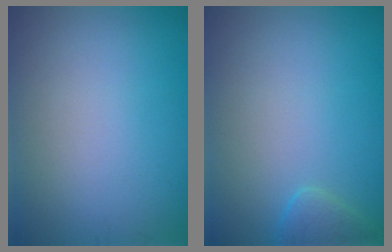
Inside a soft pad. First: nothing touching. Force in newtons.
{"total": 1.5, "press": 1.5, "slide": 0.2}